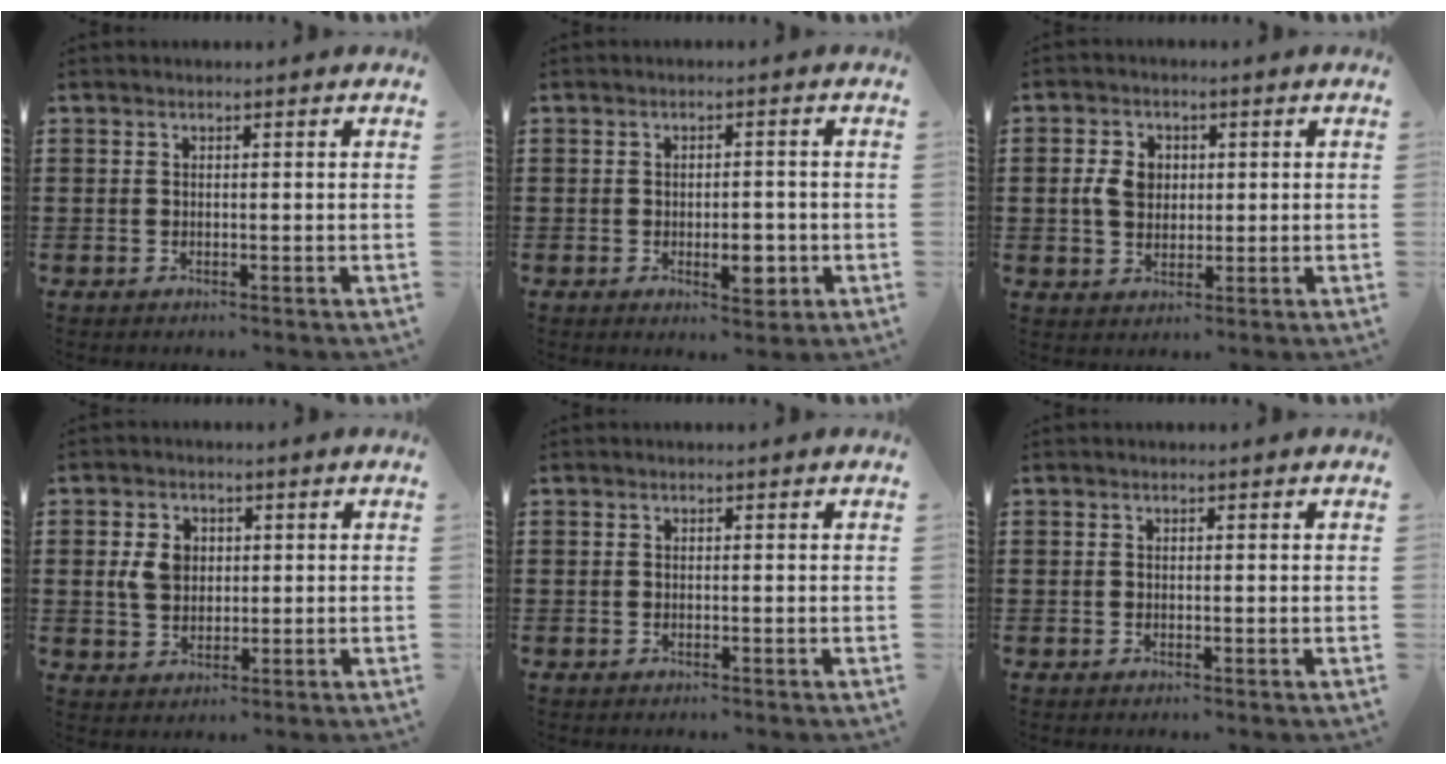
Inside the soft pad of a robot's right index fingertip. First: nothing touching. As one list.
[{"total": 4.2, "force": [-1.3, 1.9, 3.5], "torque": [-0.051, 0.002, -0.024]}, {"total": 4.4, "force": [0.3, 3.3, 3.0], "torque": [-0.082, 0.006, -0.003]}, {"total": 4.5, "force": [0.6, 3.3, 3.1], "torque": [-0.085, 0.004, 0.003]}, {"total": 0.0}, {"total": 0.0}]